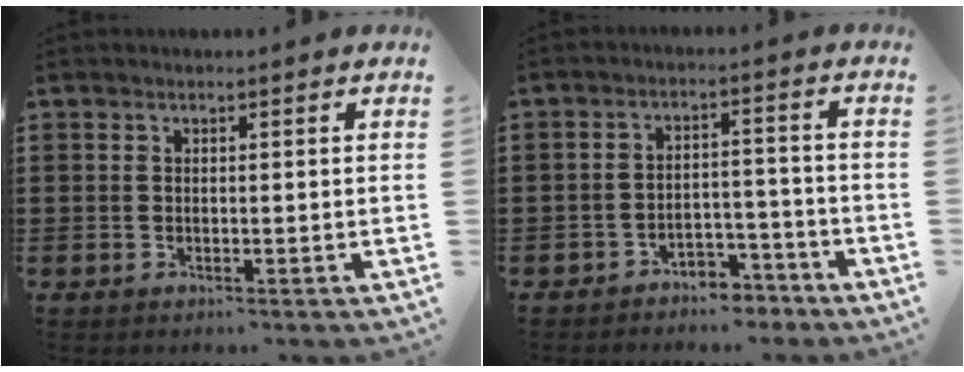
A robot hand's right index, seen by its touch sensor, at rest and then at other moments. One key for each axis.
{"total": 3.9, "fx": -3.6, "fy": 1.2, "fz": 0.8, "tx": -0.015, "ty": 0.010, "tz": -0.071}